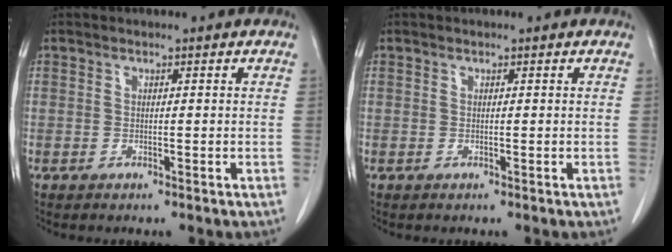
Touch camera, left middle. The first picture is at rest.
{"total": 0.0}